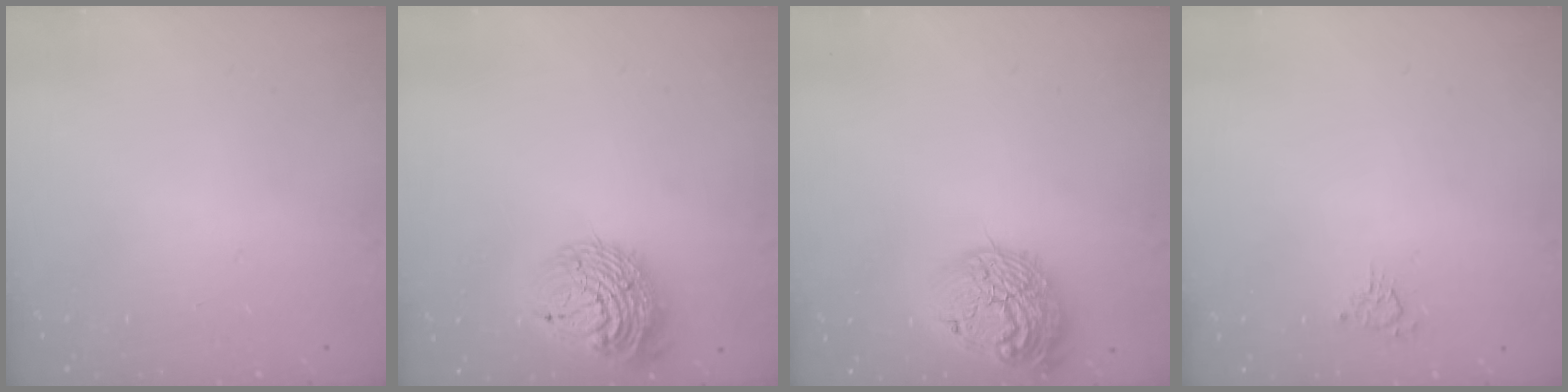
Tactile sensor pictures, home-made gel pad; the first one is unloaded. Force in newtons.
{"total": 12.6, "press": 12.5, "slide": 1.7}
{"total": 18.5, "press": 18.4, "slide": 1.5}
{"total": 2.9, "press": 2.9, "slide": 0.5}